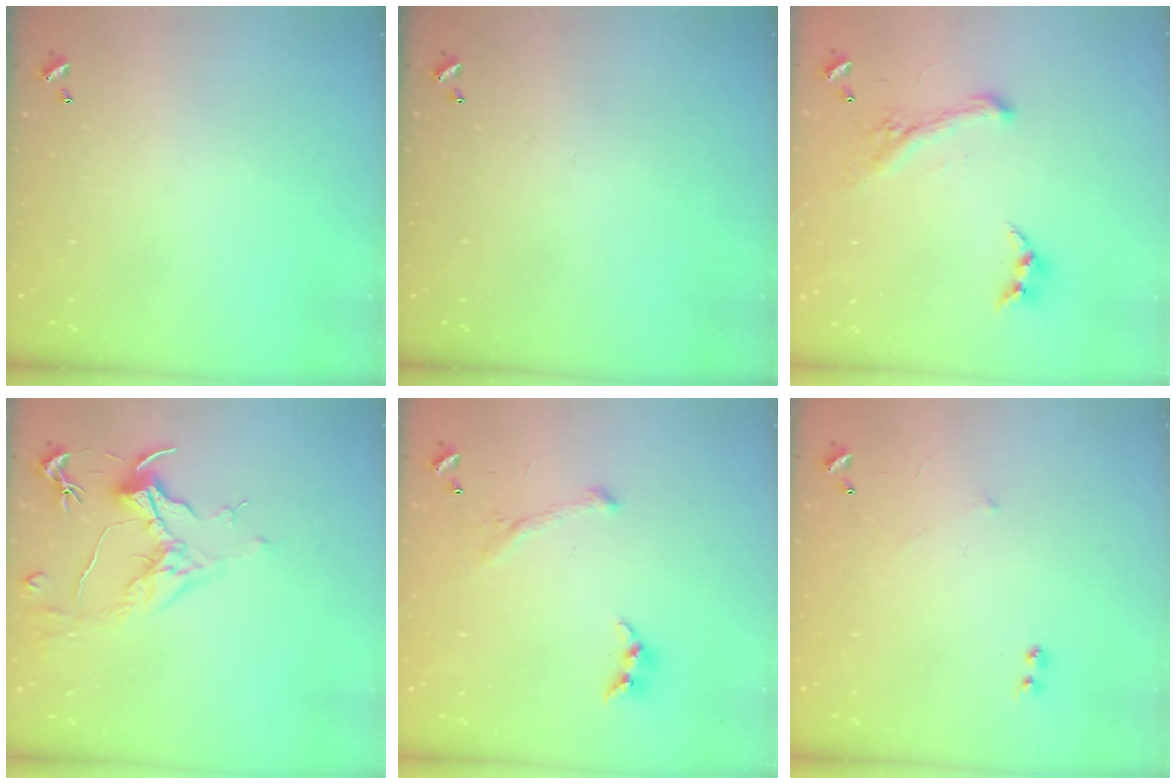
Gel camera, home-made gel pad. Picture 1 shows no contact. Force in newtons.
{"total": 0.0}
{"total": 1.9, "press": 1.3, "slide": 1.4}
{"total": 1.6, "press": 1.4, "slide": 0.8}
{"total": 2.8, "press": 2.6, "slide": 1.0}
{"total": 6.7, "press": 6.7, "slide": 0.7}